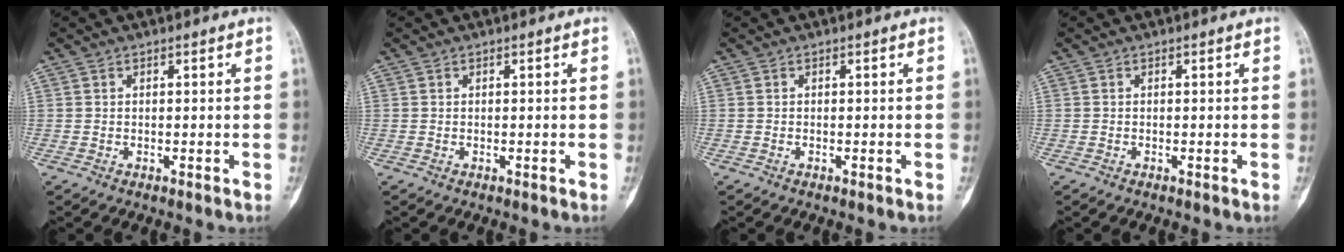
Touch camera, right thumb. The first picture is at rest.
{"total": 0.0}
{"total": 0.0}
{"total": 0.0}